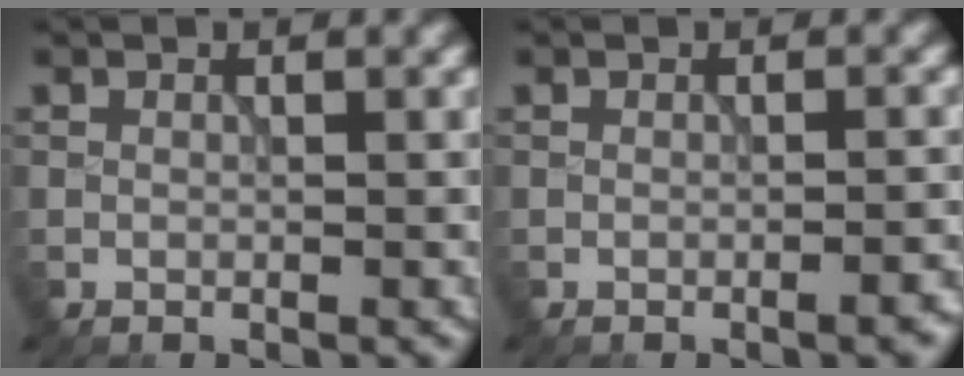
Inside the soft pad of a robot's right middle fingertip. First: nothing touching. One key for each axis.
{"total": 1.7, "fx": -0.9, "fy": 0.4, "fz": 1.4, "tx": -0.014, "ty": 0.003, "tz": -0.015}